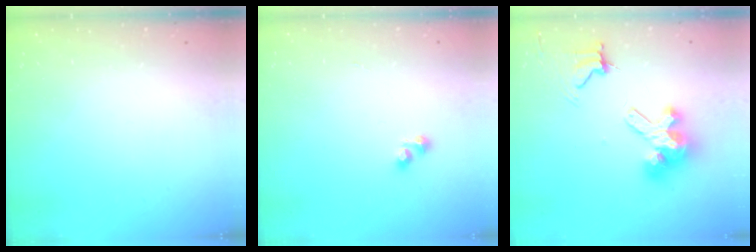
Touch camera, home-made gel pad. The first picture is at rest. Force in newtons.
{"total": 2.5, "press": 2.5, "slide": 0.3}
{"total": 11.4, "press": 11.3, "slide": 1.5}